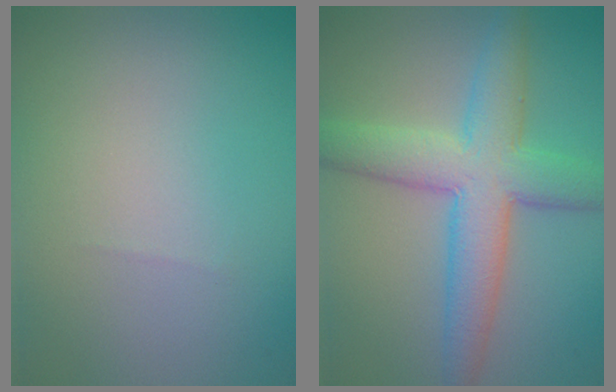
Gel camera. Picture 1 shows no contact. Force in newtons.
{"total": 6.1, "press": 6.1, "slide": 0.4}